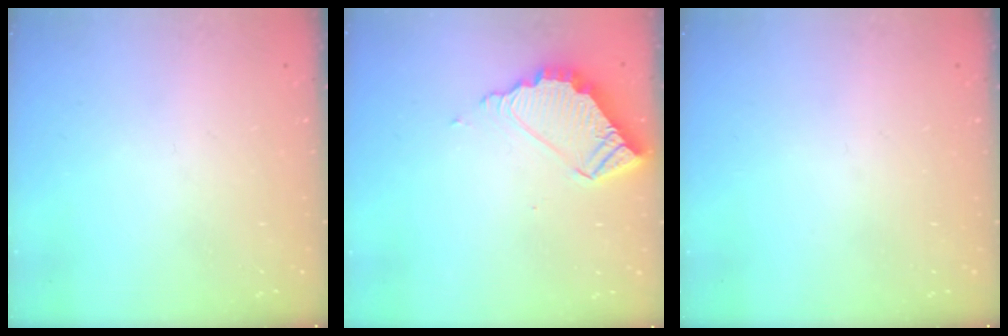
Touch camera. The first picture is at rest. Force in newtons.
{"total": 7.8, "press": 7.8, "slide": 0.4}
{"total": 0.0}